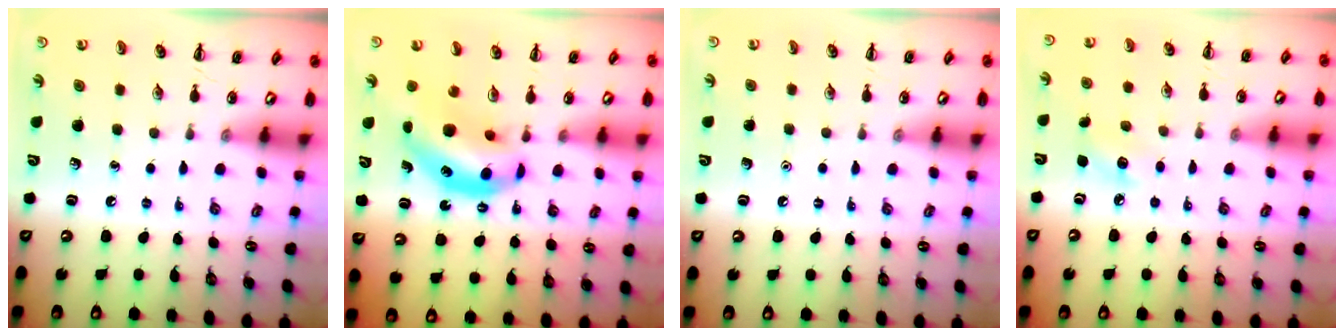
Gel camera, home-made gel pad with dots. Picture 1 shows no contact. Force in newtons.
{"total": 10.6, "press": 10.3, "slide": 2.5}
{"total": 1.6, "press": 1.6, "slide": 0.1}
{"total": 5.8, "press": 5.6, "slide": 1.5}